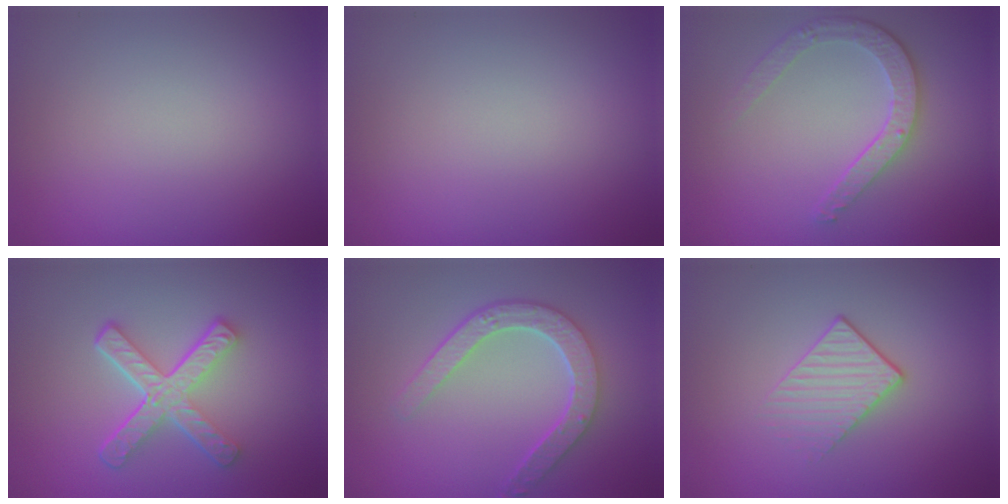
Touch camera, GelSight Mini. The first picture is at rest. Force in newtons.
{"total": 0.0}
{"total": 3.6, "press": 3.0, "slide": 2.1}
{"total": 5.2, "press": 3.7, "slide": 3.6}
{"total": 4.5, "press": 3.6, "slide": 2.8}
{"total": 1.8, "press": 1.4, "slide": 1.1}